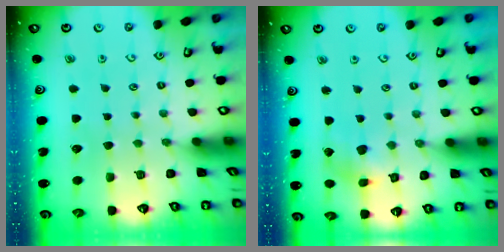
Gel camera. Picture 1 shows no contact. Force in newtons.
{"total": 4.1, "press": 4.1, "slide": 0.6}